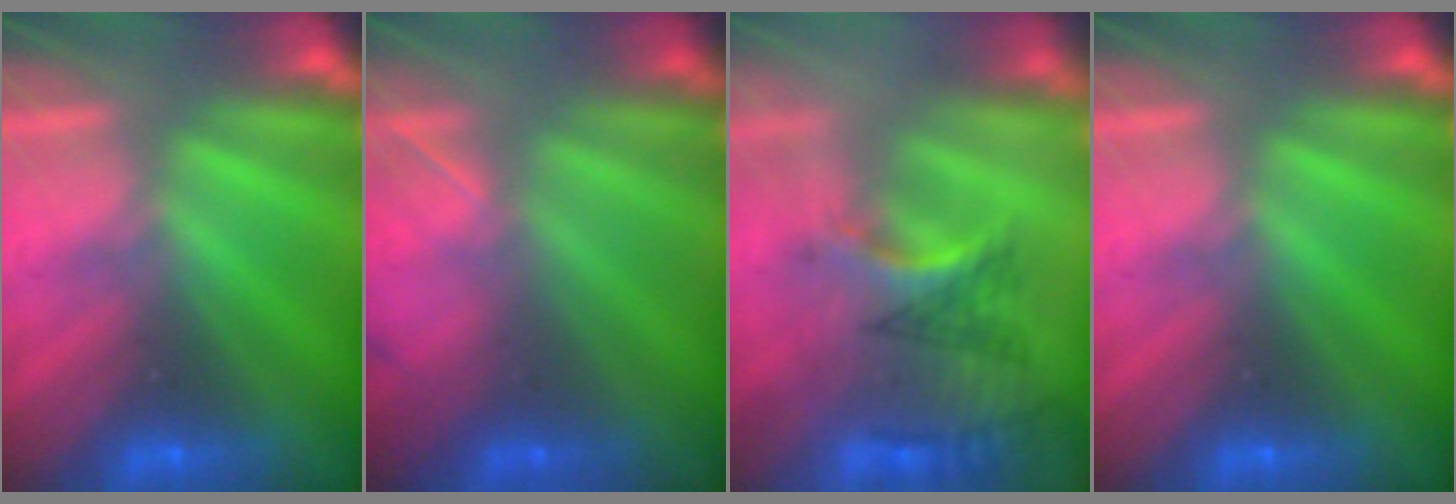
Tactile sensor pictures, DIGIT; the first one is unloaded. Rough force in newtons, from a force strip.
{"total": 1.3}
{"total": 2.9}
{"total": 0.0}